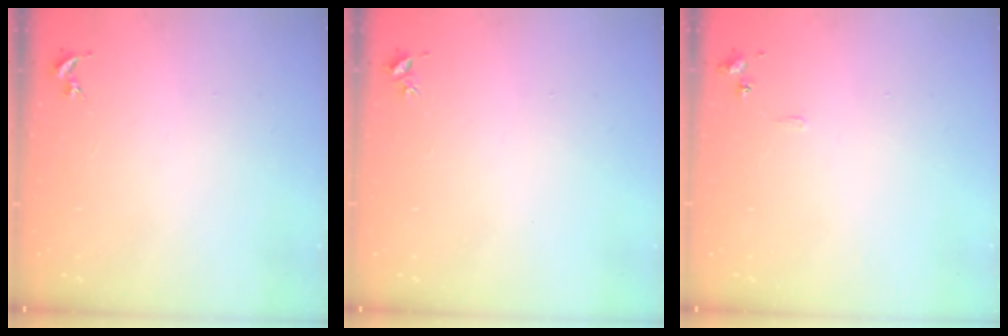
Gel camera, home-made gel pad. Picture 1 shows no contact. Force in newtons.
{"total": 3.1, "press": 3.0, "slide": 0.3}
{"total": 4.5, "press": 4.4, "slide": 0.6}